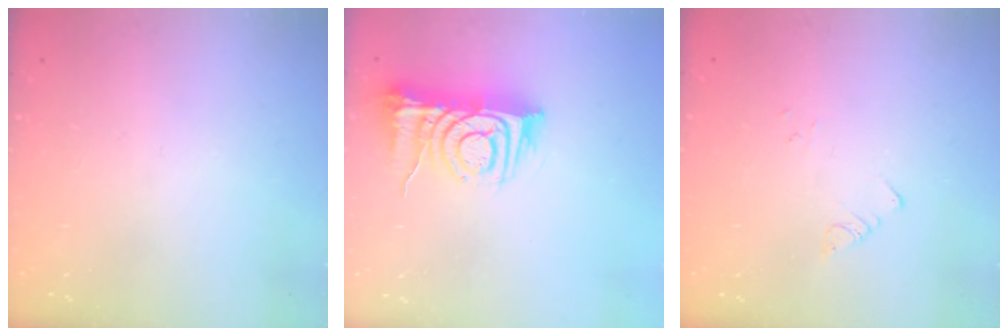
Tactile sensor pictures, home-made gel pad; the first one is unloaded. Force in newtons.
{"total": 10.2, "press": 10.2, "slide": 1.2}
{"total": 1.8, "press": 1.8, "slide": 0.2}